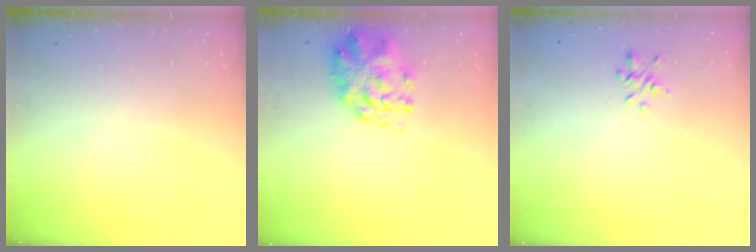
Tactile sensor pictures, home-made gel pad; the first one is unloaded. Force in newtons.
{"total": 3.0, "press": 2.8, "slide": 1.2}
{"total": 1.0, "press": 0.8, "slide": 0.5}